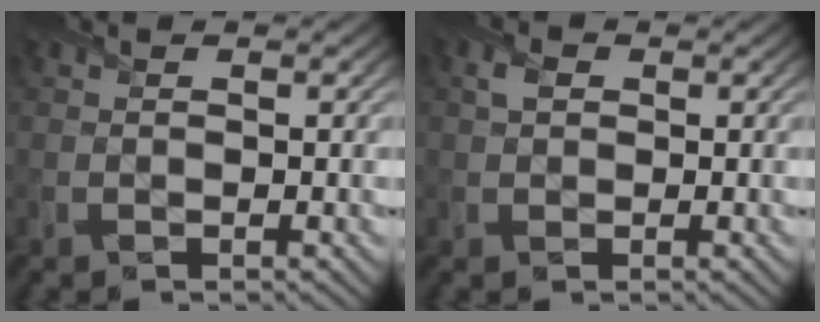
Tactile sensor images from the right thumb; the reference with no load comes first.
{"total": 1.6, "force": [0.5, 1.3, 0.9], "torque": [-0.023, 0.007, 0.007]}